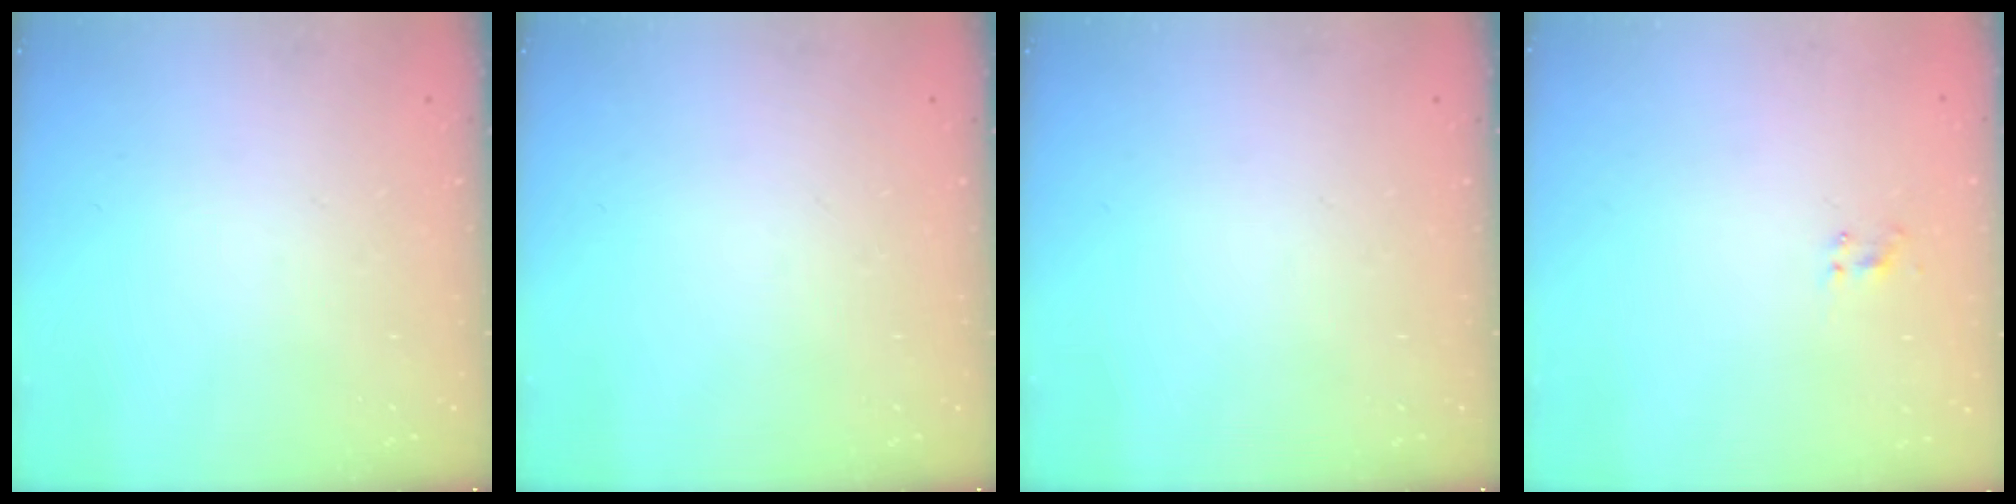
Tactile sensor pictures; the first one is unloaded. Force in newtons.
{"total": 0.0}
{"total": 0.0}
{"total": 1.5, "press": 1.3, "slide": 0.8}